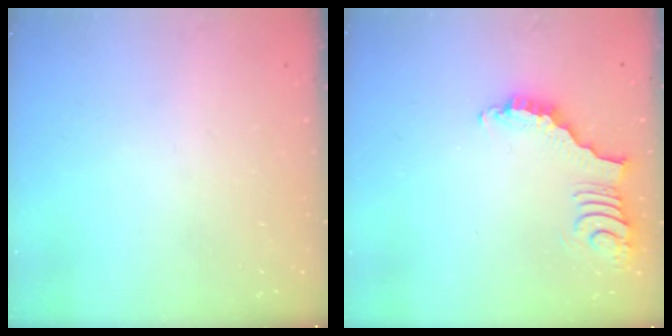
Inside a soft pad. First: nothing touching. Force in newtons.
{"total": 3.7, "press": 3.6, "slide": 0.6}